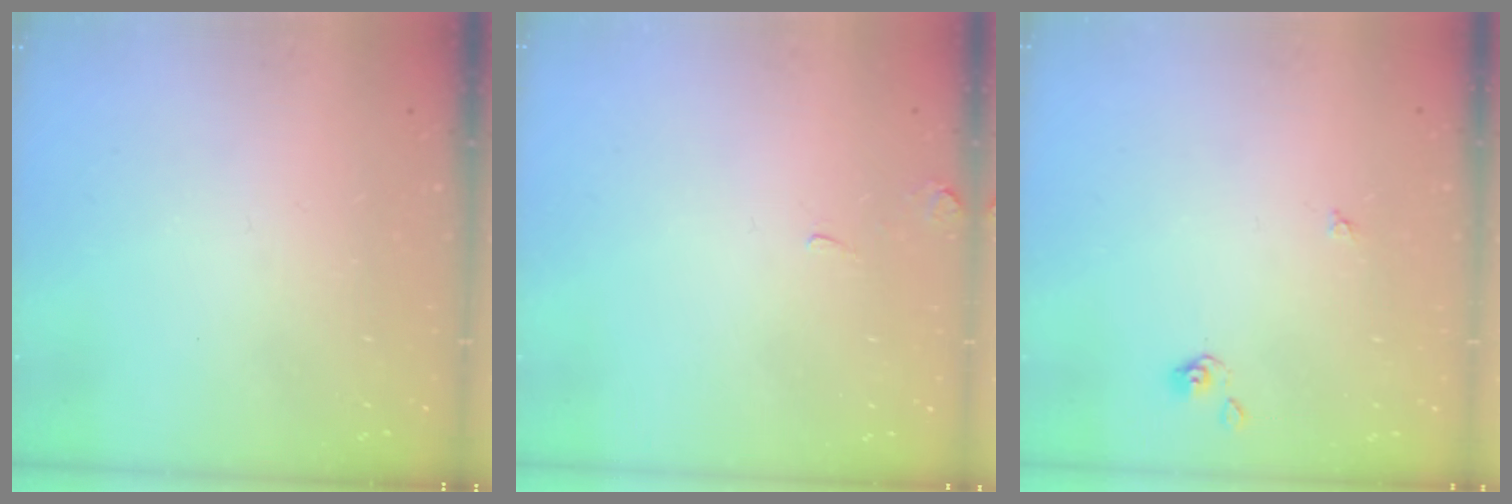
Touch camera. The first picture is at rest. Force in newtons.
{"total": 1.1, "press": 1.0, "slide": 0.5}
{"total": 2.9, "press": 2.9, "slide": 0.4}